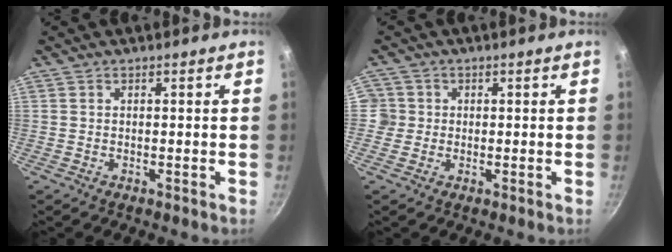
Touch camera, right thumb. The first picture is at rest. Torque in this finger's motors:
{"motor_torque": [0.00, -0.06, 0.23, 0.35, -0.02]}